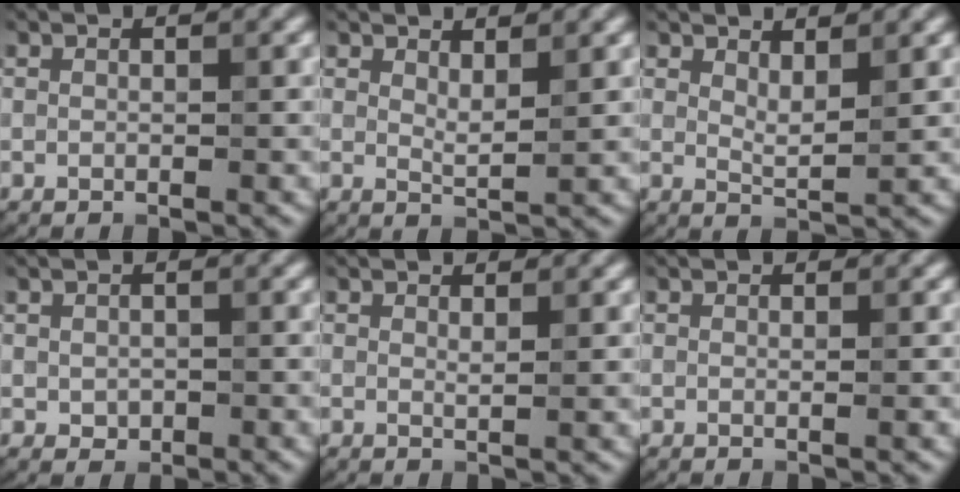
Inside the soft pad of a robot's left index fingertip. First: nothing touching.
{"total": 1.7, "force": [1.2, 0.3, 1.1], "torque": [-0.020, -0.004, 0.021]}
{"total": 2.0, "force": [1.4, 0.5, 1.4], "torque": [-0.024, -0.005, 0.025]}
{"total": 1.0, "force": [0.0, 0.9, 0.5], "torque": [-0.009, -0.003, 0.002]}
{"total": 0.7, "force": [0.5, 0.0, 0.5], "torque": [-0.006, -0.003, 0.009]}
{"total": 0.0}